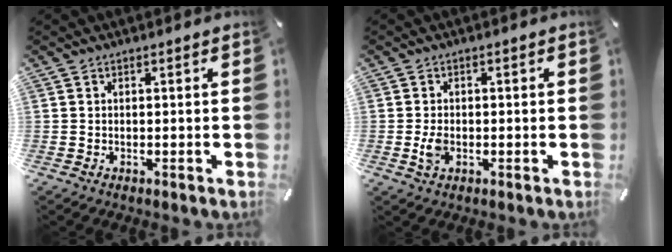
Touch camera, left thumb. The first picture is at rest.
{"total": 3.2, "force": [-0.7, 2.0, 2.4], "torque": [-0.063, -0.005, -0.017]}